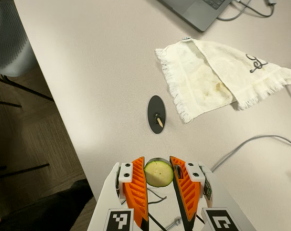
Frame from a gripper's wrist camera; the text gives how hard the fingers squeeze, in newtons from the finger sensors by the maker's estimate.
{"total": 12.3, "left": 12.7, "right": 11.9}